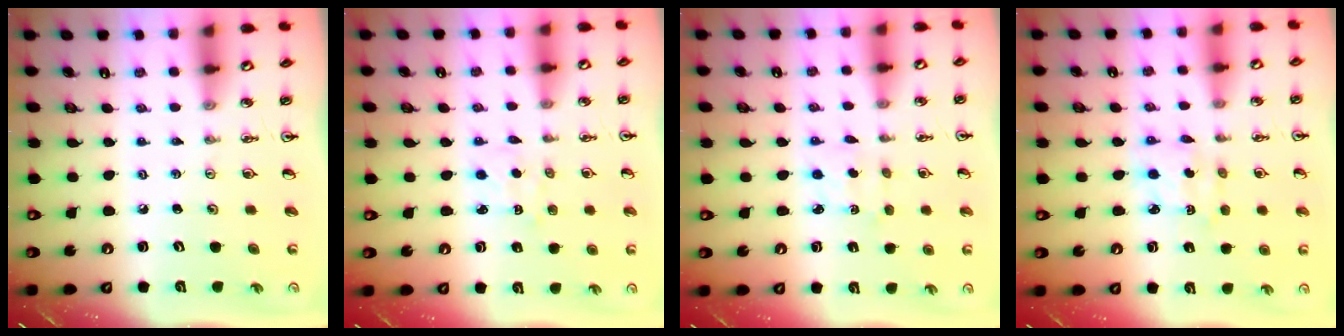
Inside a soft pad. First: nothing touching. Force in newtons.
{"total": 2.9, "press": 2.8, "slide": 0.4}
{"total": 2.5, "press": 2.4, "slide": 0.6}
{"total": 2.9, "press": 2.9, "slide": 0.2}